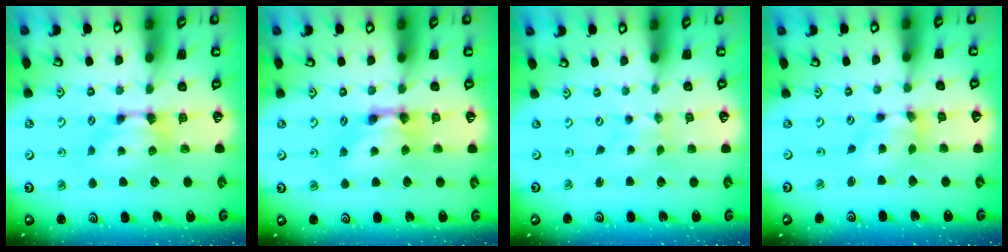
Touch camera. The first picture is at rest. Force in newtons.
{"total": 2.6, "press": 2.6, "slide": 0.2}
{"total": 4.7, "press": 4.7, "slide": 0.8}
{"total": 4.9, "press": 4.5, "slide": 1.9}